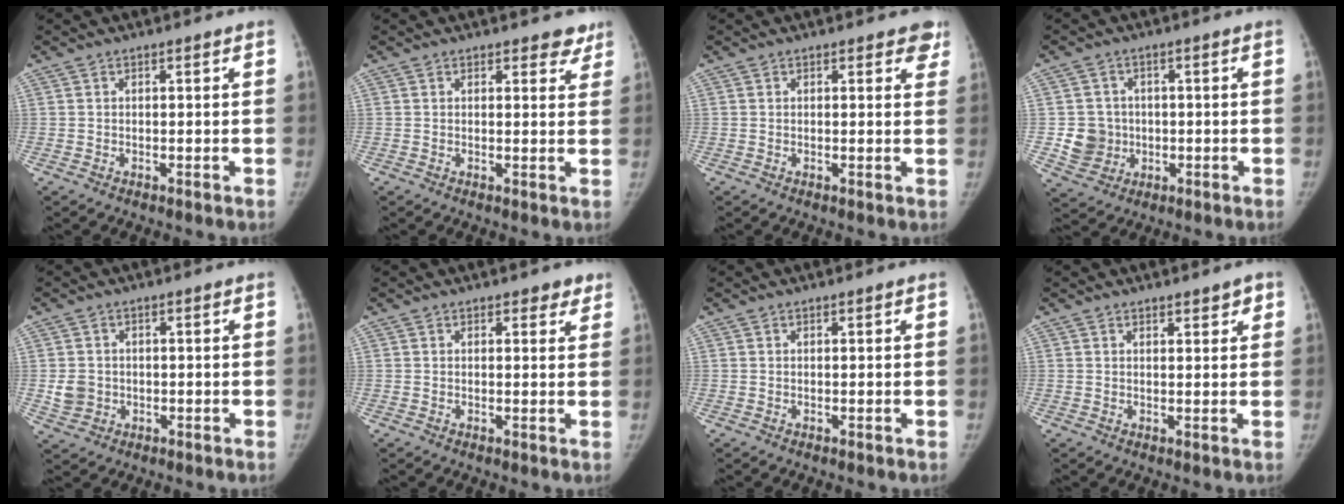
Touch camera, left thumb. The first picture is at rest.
{"total": 3.5, "force": [2.8, 1.8, 1.0], "torque": [0.021, -0.015, 0.027]}
{"total": 3.4, "force": [2.6, 1.7, 1.5], "torque": [0.016, -0.009, 0.019]}
{"total": 6.7, "force": [-0.5, 6.4, 1.9], "torque": [-0.007, 0.007, -0.002]}
{"total": 3.9, "force": [-0.3, 3.5, 1.6], "torque": [-0.019, 0.001, 0.002]}
{"total": 2.6, "force": [1.8, 1.3, 1.2], "torque": [0.008, -0.008, 0.019]}
{"total": 0.0}
{"total": 2.7, "force": [1.9, 1.2, 1.5], "torque": [-0.005, -0.010, 0.025]}